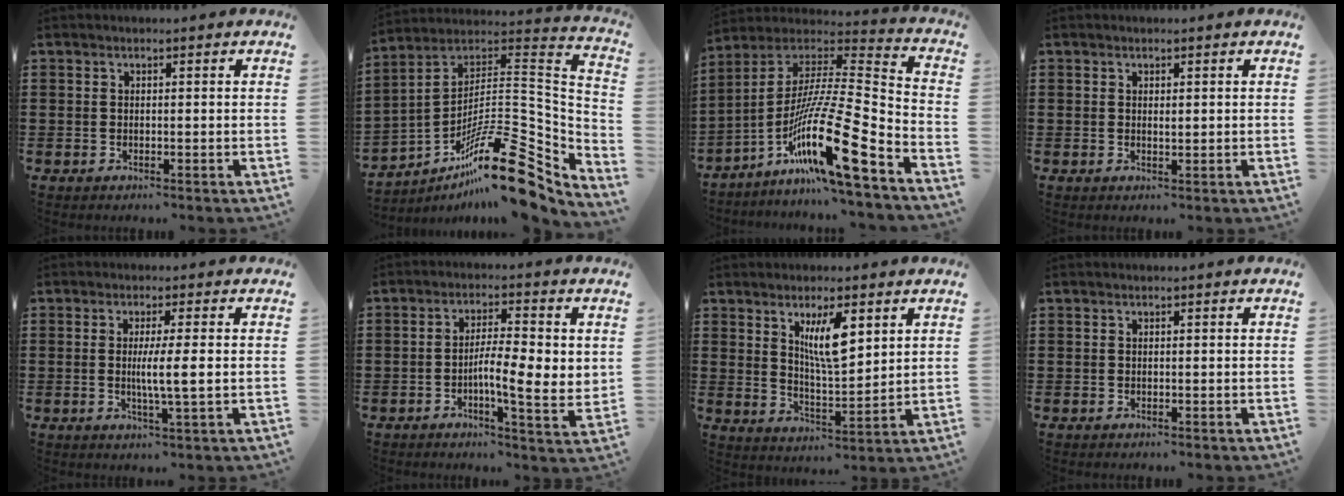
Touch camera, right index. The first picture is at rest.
{"total": 19.1, "force": [-11.3, 5.0, 14.6], "torque": [-0.226, 0.028, -0.200]}
{"total": 18.5, "force": [-10.6, 2.2, 15.1], "torque": [-0.283, 0.003, -0.194]}
{"total": 0.8, "force": [0.3, 0.4, 0.6], "torque": [-0.012, 0.004, 0.005]}
{"total": 4.3, "force": [0.0, -0.1, 4.3], "torque": [-0.077, -0.007, -0.003]}
{"total": 6.7, "force": [-0.5, 1.7, 6.4], "torque": [-0.110, -0.004, -0.013]}
{"total": 7.5, "force": [3.4, 2.2, 6.3], "torque": [-0.115, -0.001, 0.055]}
{"total": 0.0}